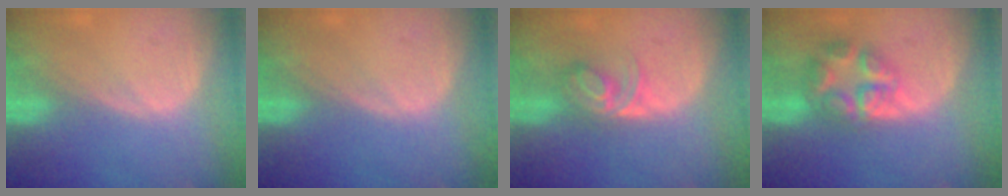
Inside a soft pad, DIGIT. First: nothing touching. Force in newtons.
{"total": 0.0}
{"total": 5.7, "press": 4.7, "slide": 3.3}
{"total": 6.5, "press": 6.5, "slide": 0.1}